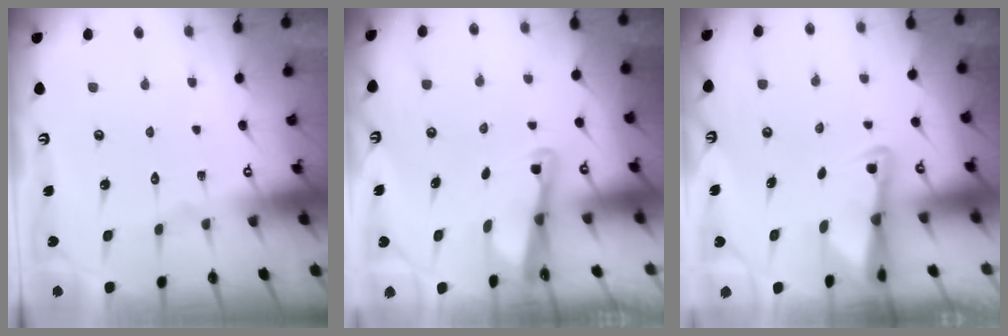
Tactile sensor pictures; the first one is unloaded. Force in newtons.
{"total": 2.6, "press": 2.6, "slide": 0.2}
{"total": 2.3, "press": 2.3, "slide": 0.4}